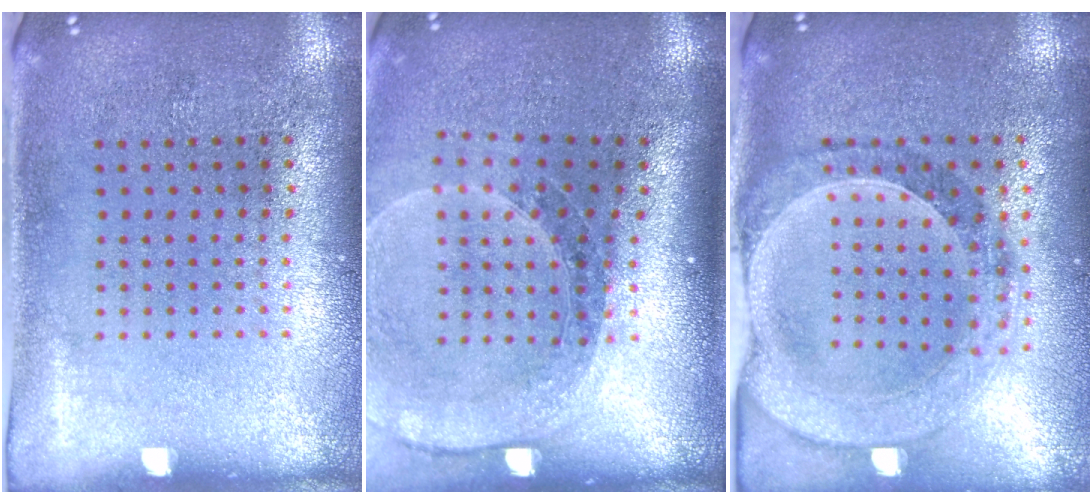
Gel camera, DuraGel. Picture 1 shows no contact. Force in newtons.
{"total": 1.8, "press": 1.7, "slide": 0.6}
{"total": 1.5, "press": 1.4, "slide": 0.3}